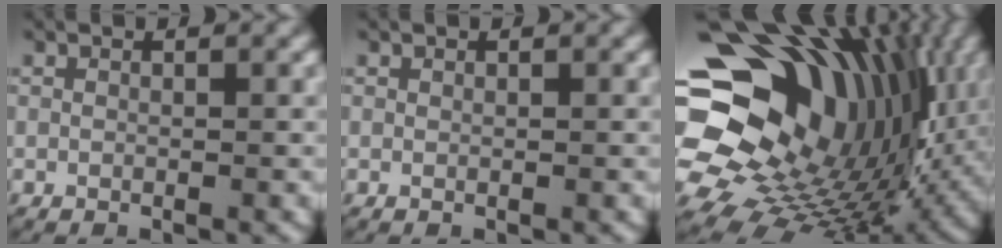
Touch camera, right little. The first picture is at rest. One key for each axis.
{"total": 0.0}
{"total": 25.8, "fx": 1.7, "fy": 18.6, "fz": 17.9, "tx": -0.307, "ty": -0.013, "tz": 0.025}